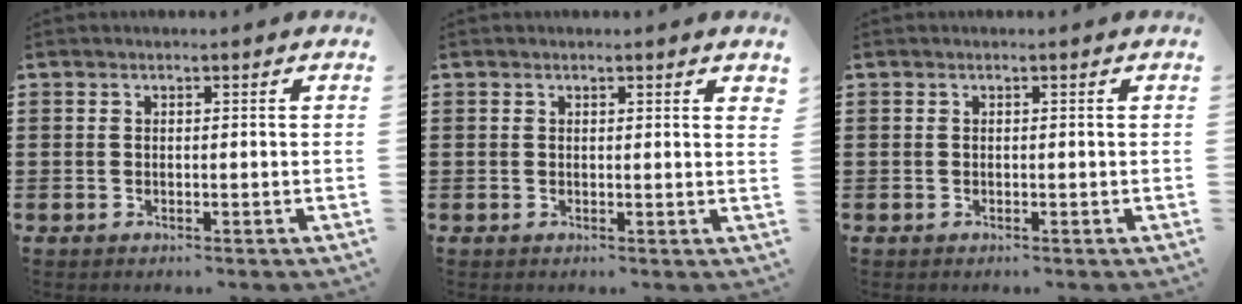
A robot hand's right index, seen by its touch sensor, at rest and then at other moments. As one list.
[{"total": 0.6, "force": [0.4, 0.0, 0.4], "torque": [-0.009, 0.000, 0.009]}, {"total": 0.0}]